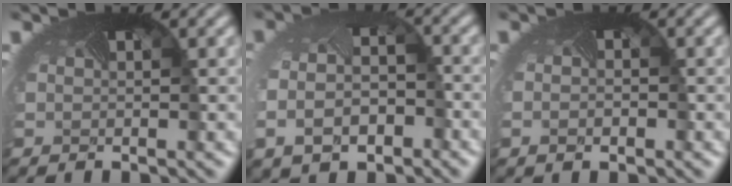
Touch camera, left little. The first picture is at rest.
{"total": 5.9, "force": [-2.3, 3.7, 4.0], "torque": [-0.093, -0.030, -0.030]}
{"total": 1.3, "force": [-0.7, 0.6, 0.9], "torque": [-0.010, -0.005, -0.007]}